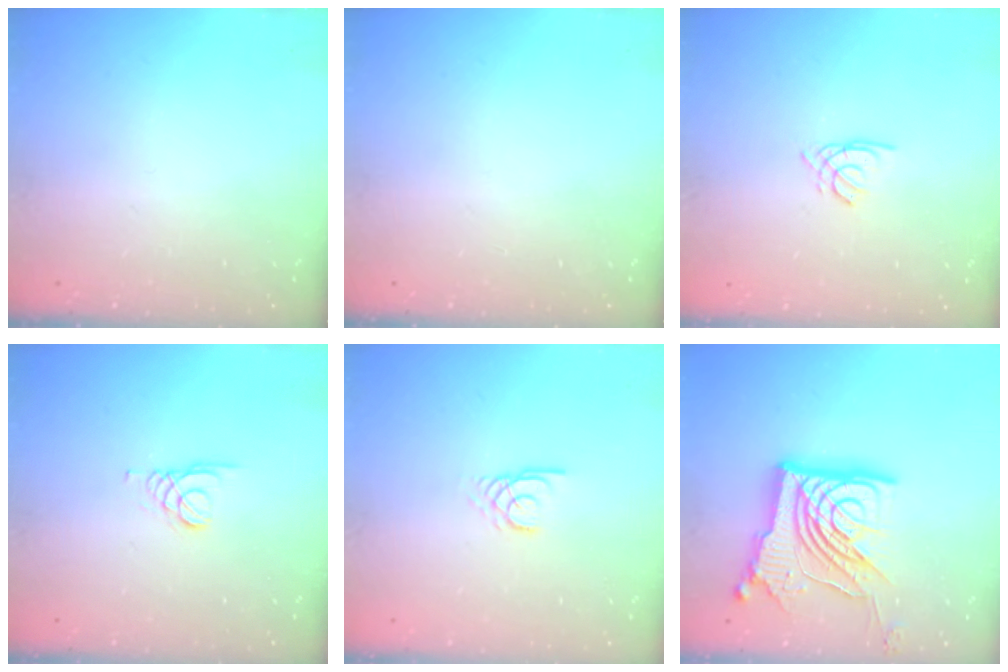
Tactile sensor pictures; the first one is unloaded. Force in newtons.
{"total": 0.0}
{"total": 1.6, "press": 1.5, "slide": 0.4}
{"total": 1.4, "press": 1.4, "slide": 0.2}
{"total": 2.1, "press": 2.1, "slide": 0.0}
{"total": 22.5, "press": 22.4, "slide": 2.7}